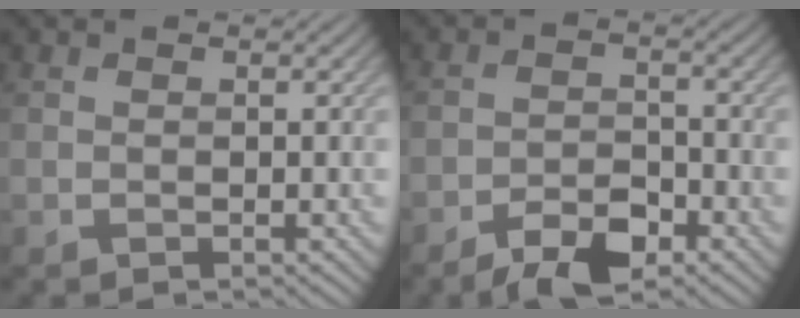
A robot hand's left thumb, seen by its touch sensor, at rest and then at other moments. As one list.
[{"total": 4.8, "force": [-3.5, 1.9, 2.7], "torque": [-0.043, 0.002, -0.065]}]